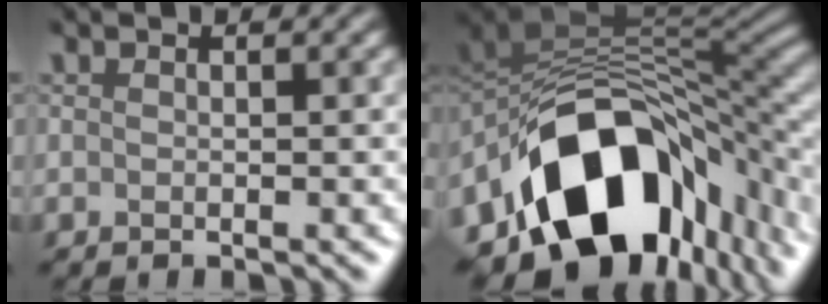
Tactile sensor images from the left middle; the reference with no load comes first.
{"total": 15.4, "force": [-5.0, 10.3, 10.2], "torque": [-0.168, -0.016, -0.061]}